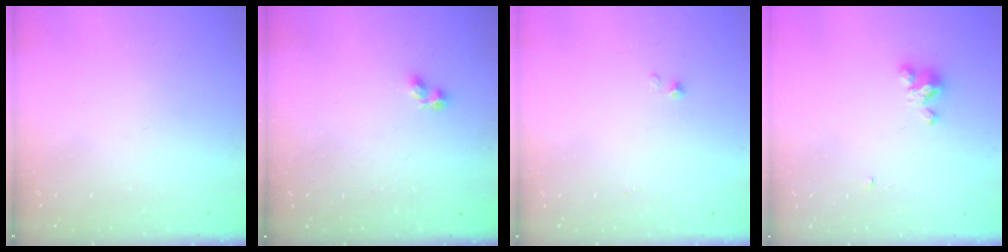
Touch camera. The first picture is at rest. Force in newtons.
{"total": 2.4, "press": 2.3, "slide": 0.4}
{"total": 0.0}
{"total": 3.2, "press": 3.2, "slide": 0.3}